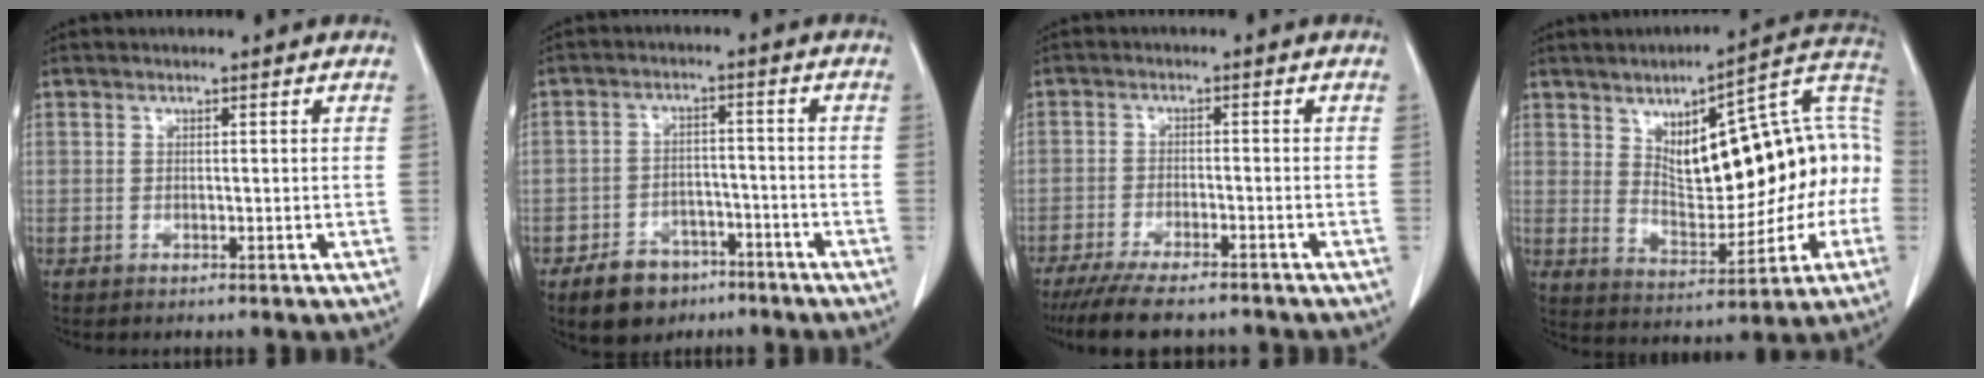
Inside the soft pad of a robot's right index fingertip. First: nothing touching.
{"total": 7.1, "force": [-4.7, 4.6, 2.6], "torque": [-0.049, 0.007, -0.071]}
{"total": 10.3, "force": [-8.7, 2.2, 5.0], "torque": [-0.074, -0.013, -0.134]}
{"total": 20.2, "force": [1.5, 7.7, 18.6], "torque": [-0.265, 0.043, 0.036]}